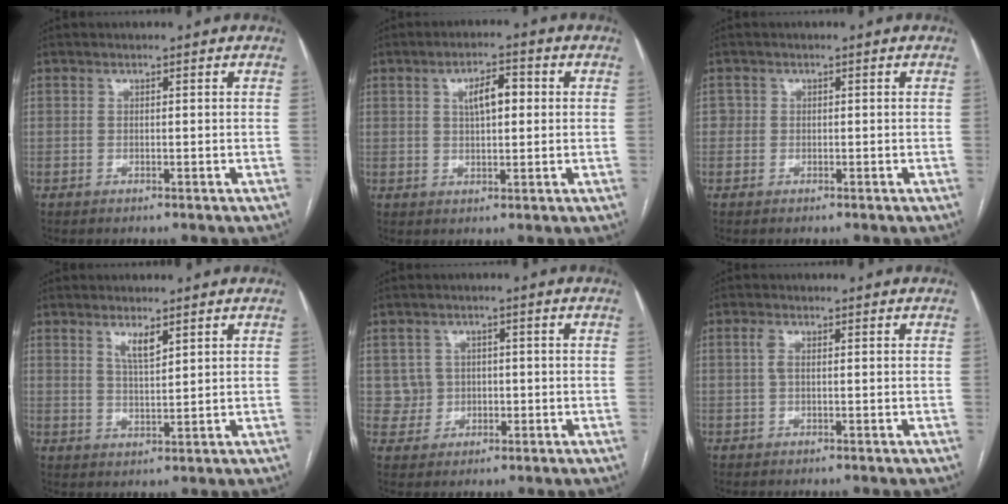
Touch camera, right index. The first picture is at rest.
{"total": 5.3, "force": [1.2, 2.1, 4.7], "torque": [-0.081, 0.014, 0.022]}
{"total": 0.6, "force": [-0.5, 0.4, 0.0], "torque": [-0.005, 0.005, -0.008]}
{"total": 3.4, "force": [2.1, 0.8, 2.6], "torque": [-0.053, -0.002, 0.042]}
{"total": 4.2, "force": [0.0, 4.2, 0.1], "torque": [0.011, 0.018, 0.007]}
{"total": 1.6, "force": [0.1, 0.8, 1.4], "torque": [-0.033, 0.010, 0.002]}